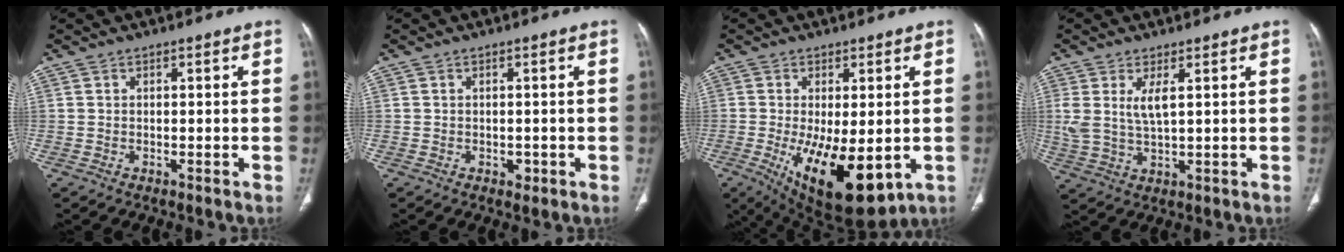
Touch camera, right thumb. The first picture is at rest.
{"total": 1.4, "force": [-0.5, 1.0, 0.8], "torque": [-0.007, 0.001, -0.003]}
{"total": 16.4, "force": [-4.3, 6.9, 14.2], "torque": [-0.227, -0.024, -0.043]}
{"total": 5.6, "force": [1.8, 2.0, 4.9], "torque": [-0.113, -0.011, 0.047]}